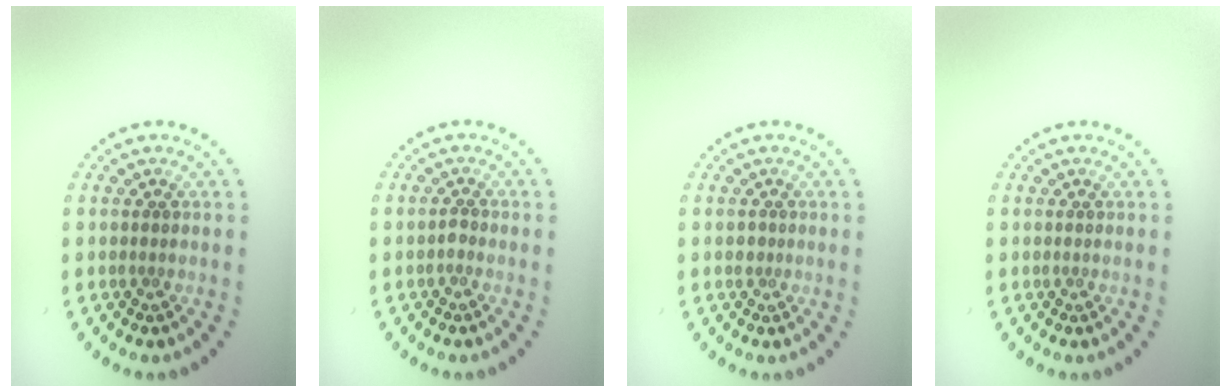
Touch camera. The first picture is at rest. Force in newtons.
{"total": 0.5, "press": 0.4, "slide": 0.3}
{"total": 0.6, "press": 0.4, "slide": 0.5}
{"total": 0.0}